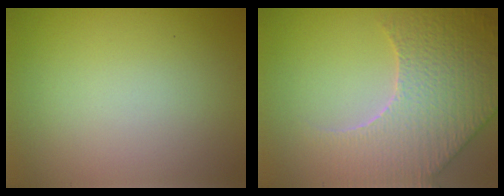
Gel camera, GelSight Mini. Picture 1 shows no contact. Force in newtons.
{"total": 7.1, "press": 5.9, "slide": 3.9}